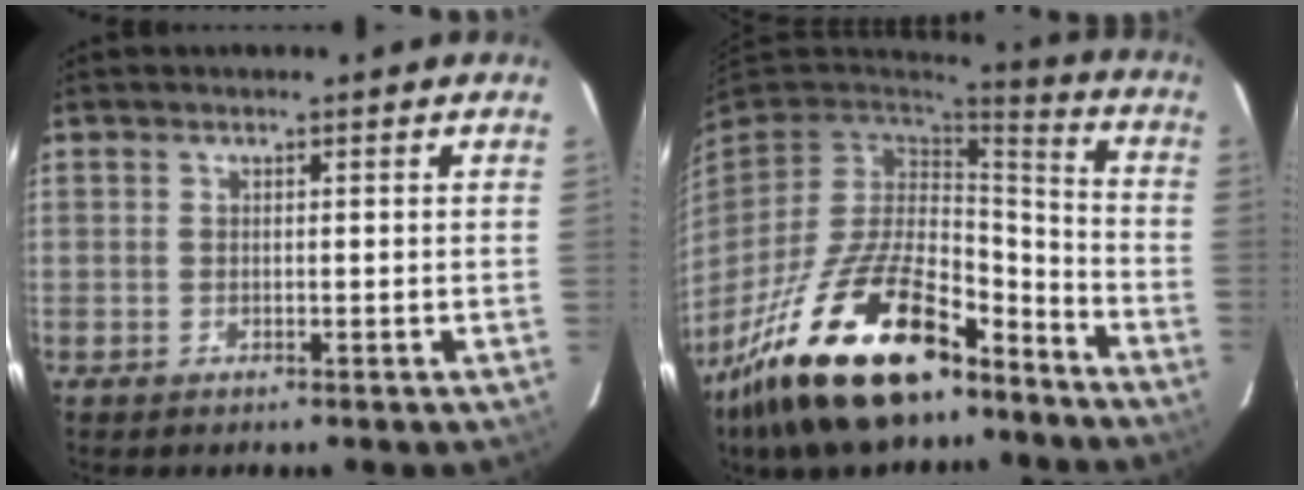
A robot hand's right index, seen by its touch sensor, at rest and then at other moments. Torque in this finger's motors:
{"motor_torque": [1.53, -0.61, 1.05, 0.21]}